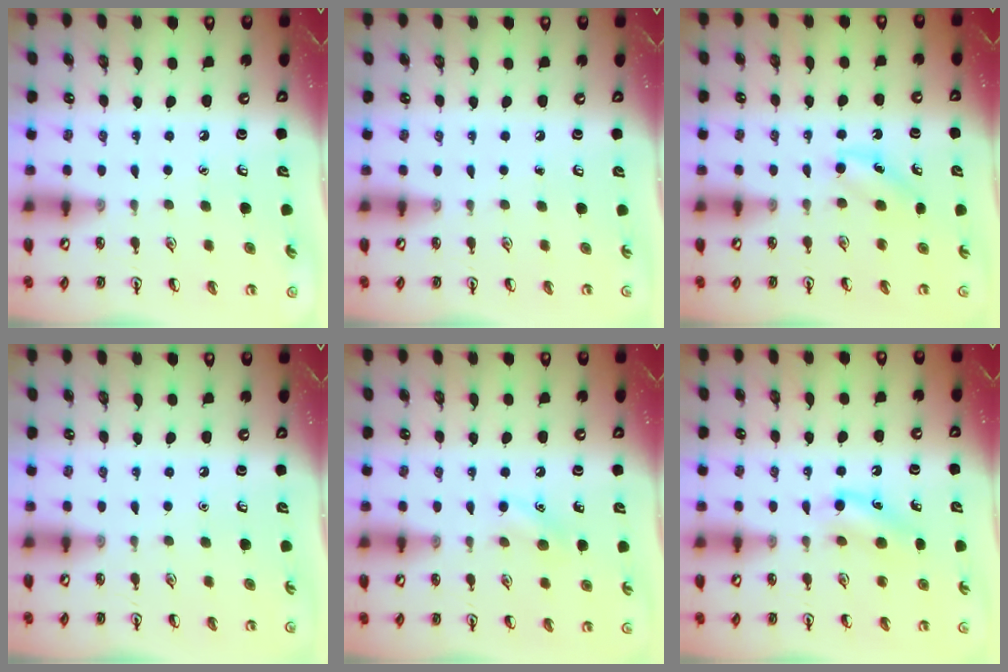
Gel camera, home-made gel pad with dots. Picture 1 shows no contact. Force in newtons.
{"total": 0.0}
{"total": 4.1, "press": 3.8, "slide": 1.6}
{"total": 0.0}
{"total": 6.4, "press": 6.1, "slide": 1.8}
{"total": 8.2, "press": 8.0, "slide": 1.8}